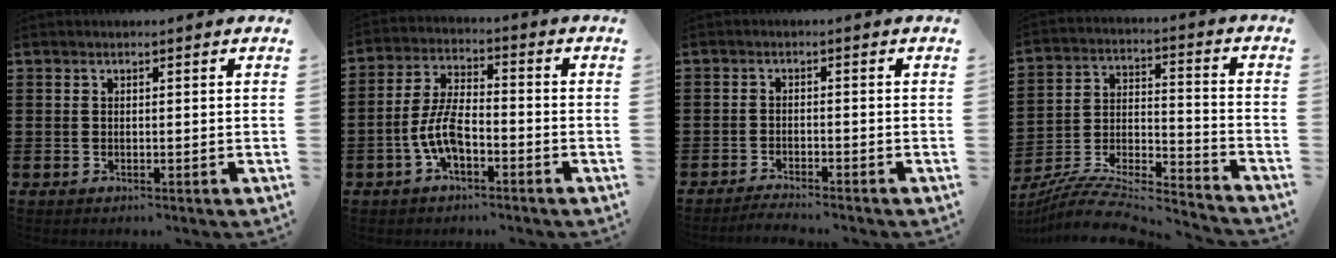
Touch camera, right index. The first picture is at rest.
{"total": 7.2, "force": [-2.7, 3.1, 5.9], "torque": [-0.141, -0.001, -0.059]}
{"total": 2.1, "force": [-2.1, -0.1, 0.2], "torque": [-0.006, 0.003, -0.043]}
{"total": 9.1, "force": [-8.4, 1.4, 3.4], "torque": [-0.064, 0.004, -0.168]}